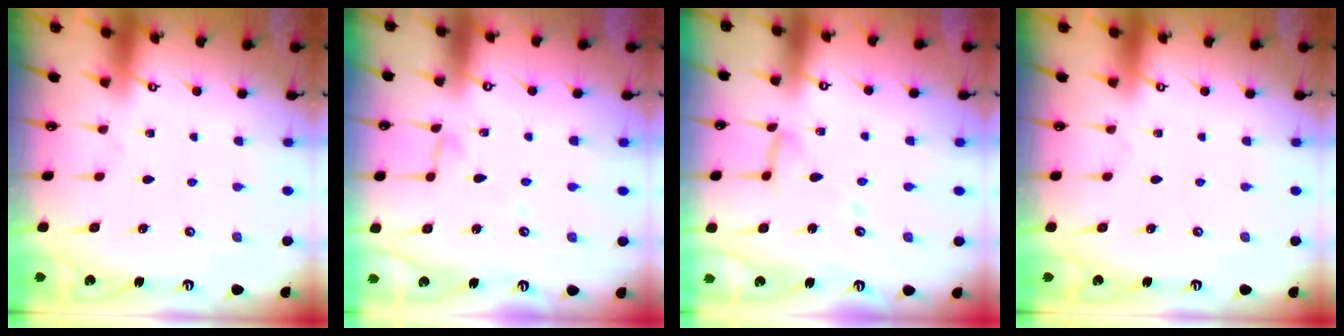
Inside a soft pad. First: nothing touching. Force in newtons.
{"total": 3.8, "press": 3.8, "slide": 0.1}
{"total": 7.6, "press": 7.5, "slide": 0.6}
{"total": 0.0}